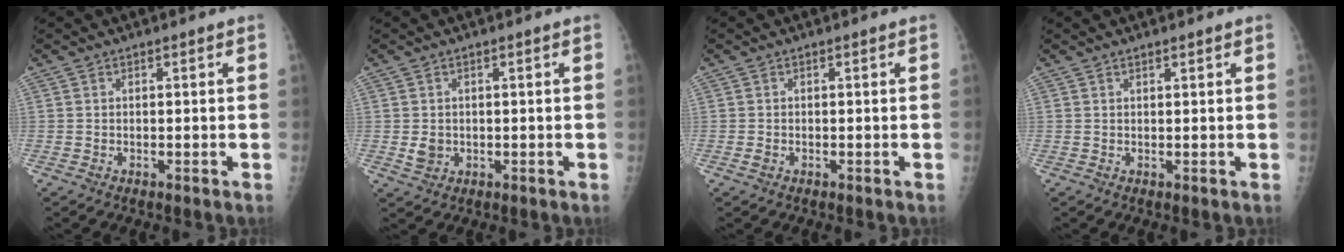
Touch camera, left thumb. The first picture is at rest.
{"total": 2.4, "force": [-0.1, 2.1, 1.2], "torque": [-0.015, -0.002, 0.005]}
{"total": 0.8, "force": [-0.3, 0.6, 0.5], "torque": [-0.012, -0.001, -0.005]}
{"total": 0.7, "force": [0.6, 0.1, 0.4], "torque": [-0.006, -0.003, 0.010]}